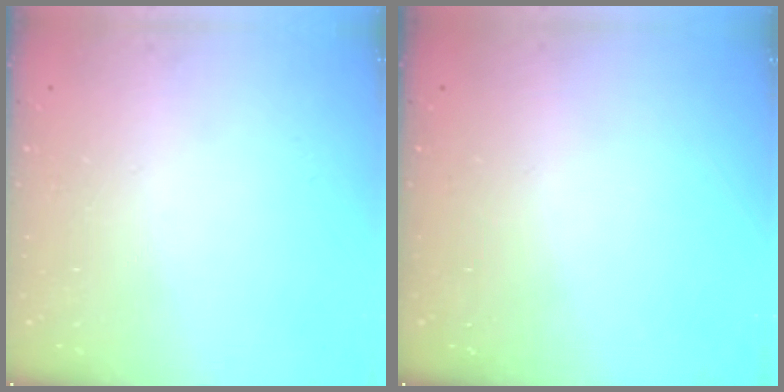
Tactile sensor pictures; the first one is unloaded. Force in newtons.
{"total": 0.0}